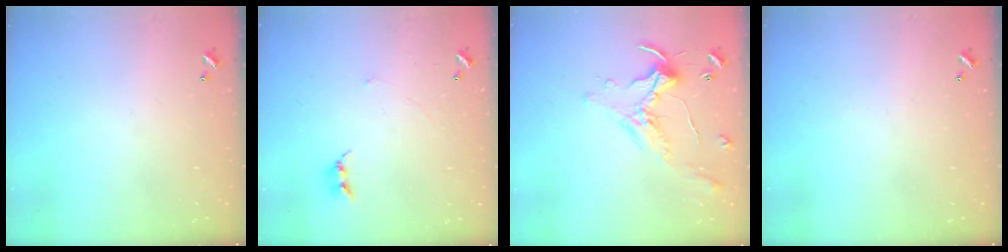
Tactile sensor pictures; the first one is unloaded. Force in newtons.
{"total": 2.7, "press": 2.7, "slide": 0.3}
{"total": 0.7, "press": 0.5, "slide": 0.4}
{"total": 0.0}